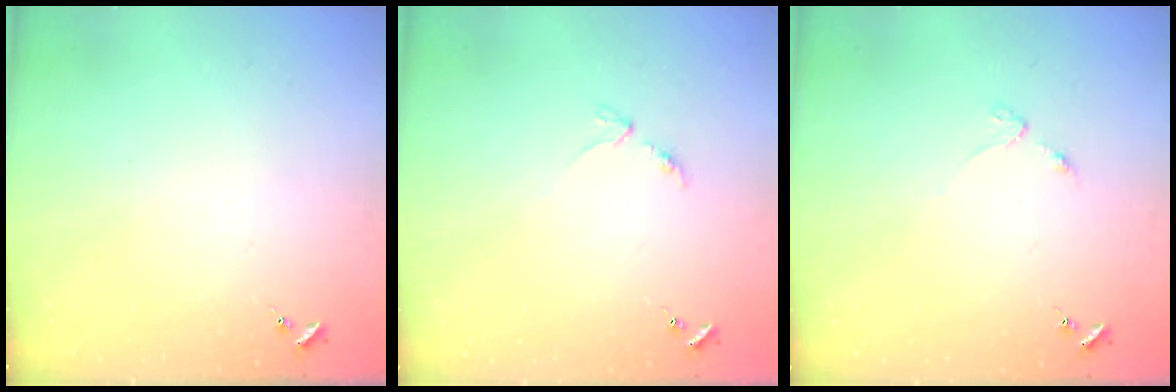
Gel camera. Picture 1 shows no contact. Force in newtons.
{"total": 2.8, "press": 2.8, "slide": 0.5}
{"total": 2.5, "press": 2.4, "slide": 0.4}